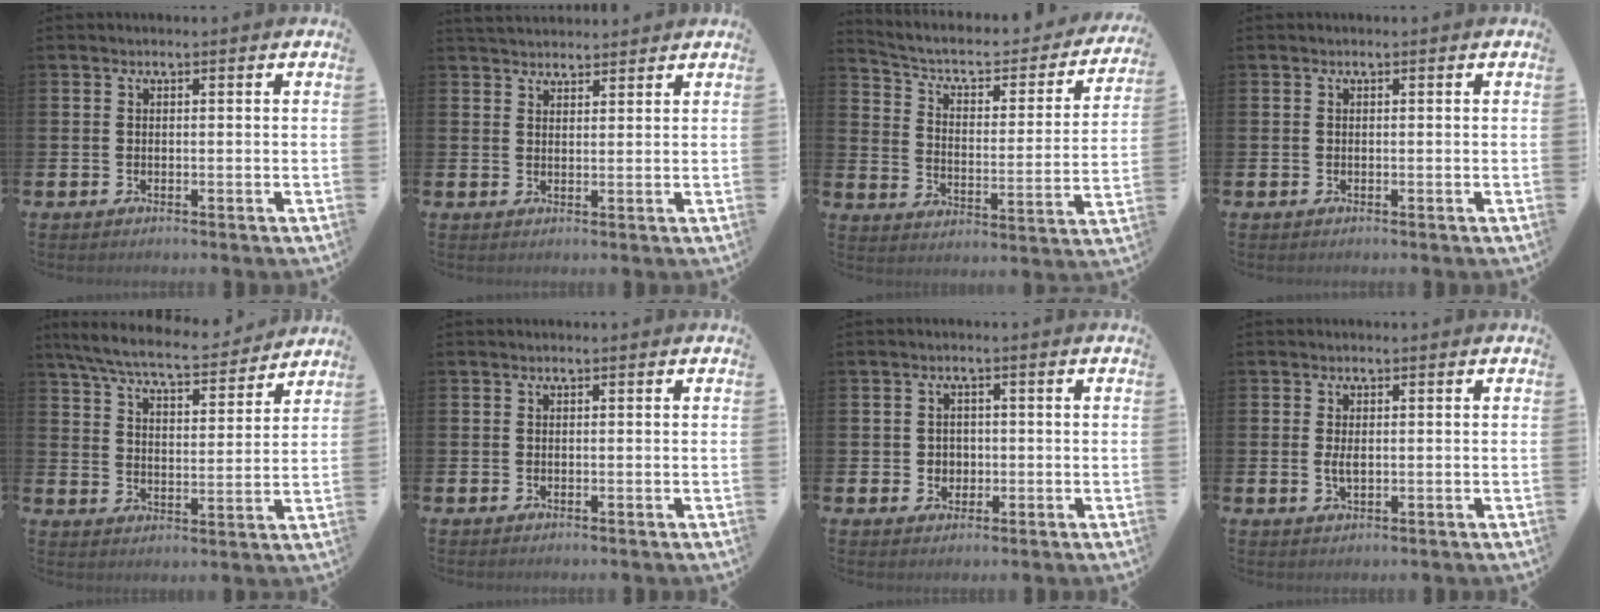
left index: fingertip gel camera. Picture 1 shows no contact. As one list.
[{"total": 3.0, "force": [2.9, 0.7, 0.0], "torque": [0.005, -0.015, 0.051]}, {"total": 6.2, "force": [5.0, 2.4, 2.6], "torque": [-0.074, -0.036, 0.076]}, {"total": 0.0}, {"total": 8.0, "force": [7.4, 1.0, 2.8], "torque": [-0.087, -0.043, 0.131]}, {"total": 0.0}, {"total": 2.2, "force": [0.1, 2.2, 0.5], "torque": [0.004, 0.001, -0.007]}, {"total": 1.9, "force": [0.1, 0.9, 1.7], "torque": [-0.028, 0.000, 0.000]}]